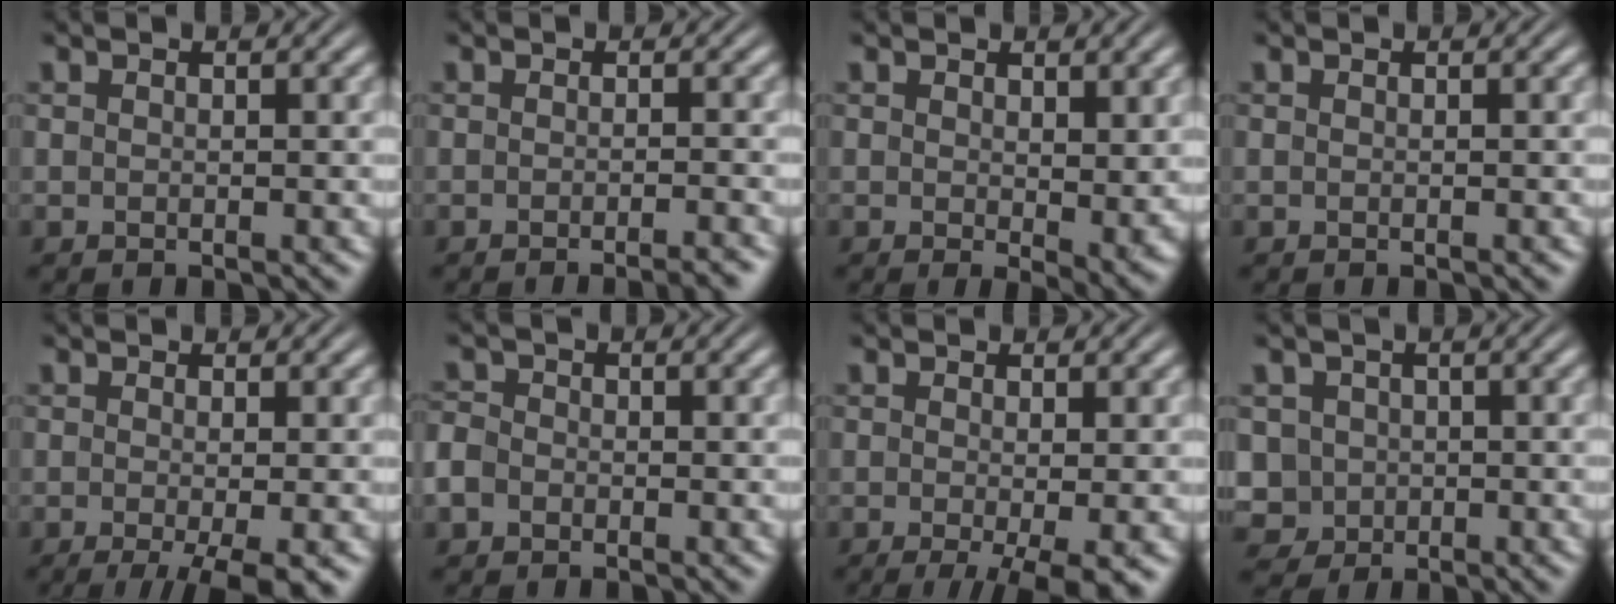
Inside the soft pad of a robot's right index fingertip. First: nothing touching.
{"total": 2.1, "force": [-1.9, 0.0, 1.0], "torque": [-0.011, 0.002, -0.033]}
{"total": 1.8, "force": [0.5, 0.3, 1.7], "torque": [-0.018, -0.017, 0.014]}
{"total": 0.0}
{"total": 5.8, "force": [-3.8, 1.5, 4.1], "torque": [-0.060, -0.026, -0.044]}
{"total": 2.7, "force": [-0.9, 2.4, 0.9], "torque": [-0.039, -0.013, -0.015]}
{"total": 5.9, "force": [-3.8, 1.4, 4.2], "torque": [-0.057, -0.027, -0.043]}
{"total": 8.2, "force": [-1.7, 7.6, 2.6], "torque": [-0.082, -0.045, -0.018]}